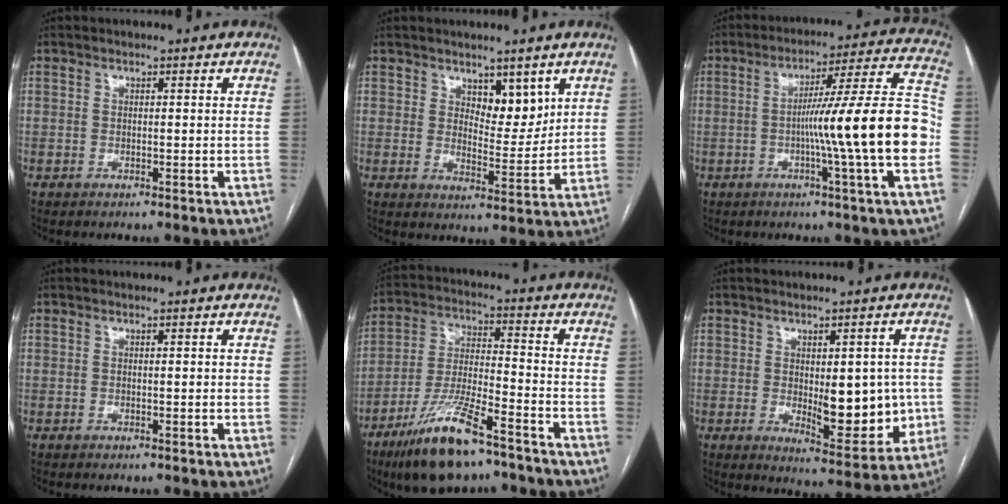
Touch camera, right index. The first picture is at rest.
{"total": 5.5, "force": [3.3, 2.7, 3.5], "torque": [-0.048, -0.007, 0.056]}
{"total": 17.8, "force": [-3.1, -1.4, 17.4], "torque": [-0.256, 0.010, -0.057]}
{"total": 0.7, "force": [0.1, 0.1, 0.6], "torque": [-0.010, 0.000, 0.001]}
{"total": 14.3, "force": [-9.7, 2.9, 10.1], "torque": [-0.203, -0.023, -0.174]}
{"total": 10.5, "force": [-0.6, 4.1, 9.6], "torque": [-0.125, -0.007, 0.007]}